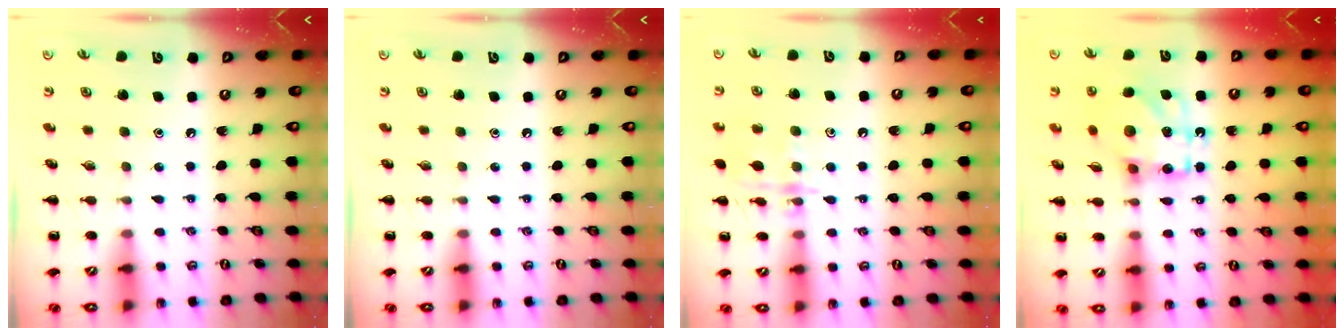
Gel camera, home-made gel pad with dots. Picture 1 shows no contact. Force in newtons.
{"total": 0.0}
{"total": 11.8, "press": 11.8, "slide": 0.5}
{"total": 13.3, "press": 13.2, "slide": 1.4}